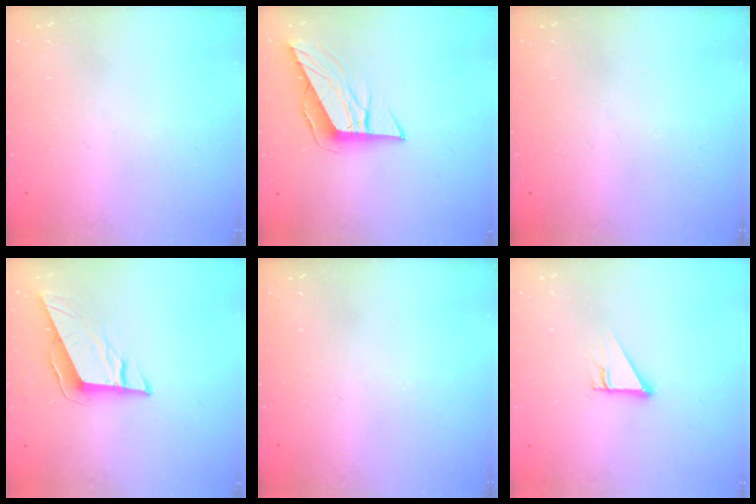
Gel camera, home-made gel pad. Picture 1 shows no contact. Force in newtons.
{"total": 8.7, "press": 8.7, "slide": 0.3}
{"total": 0.0}
{"total": 9.6, "press": 9.5, "slide": 1.0}
{"total": 0.0}
{"total": 2.7, "press": 2.7, "slide": 0.0}